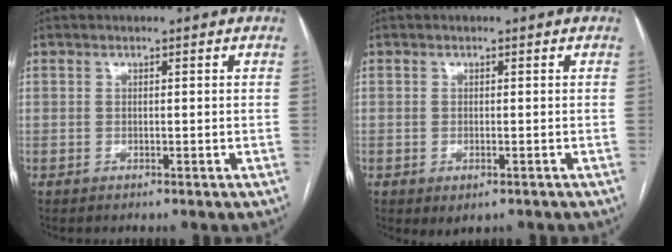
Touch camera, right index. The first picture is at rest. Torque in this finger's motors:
{"motor_torque": [0.81, -0.52, 0.15, 0.01]}